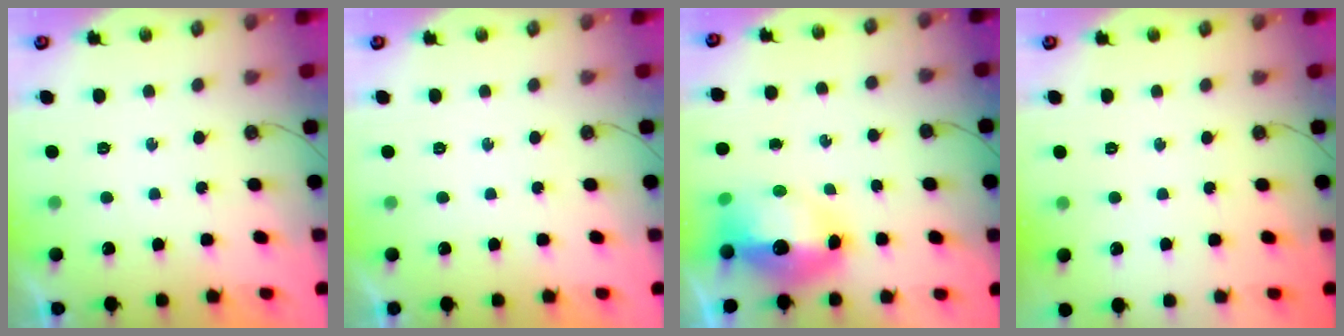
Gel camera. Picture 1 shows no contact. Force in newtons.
{"total": 0.0}
{"total": 12.9, "press": 12.8, "slide": 1.4}
{"total": 0.0}